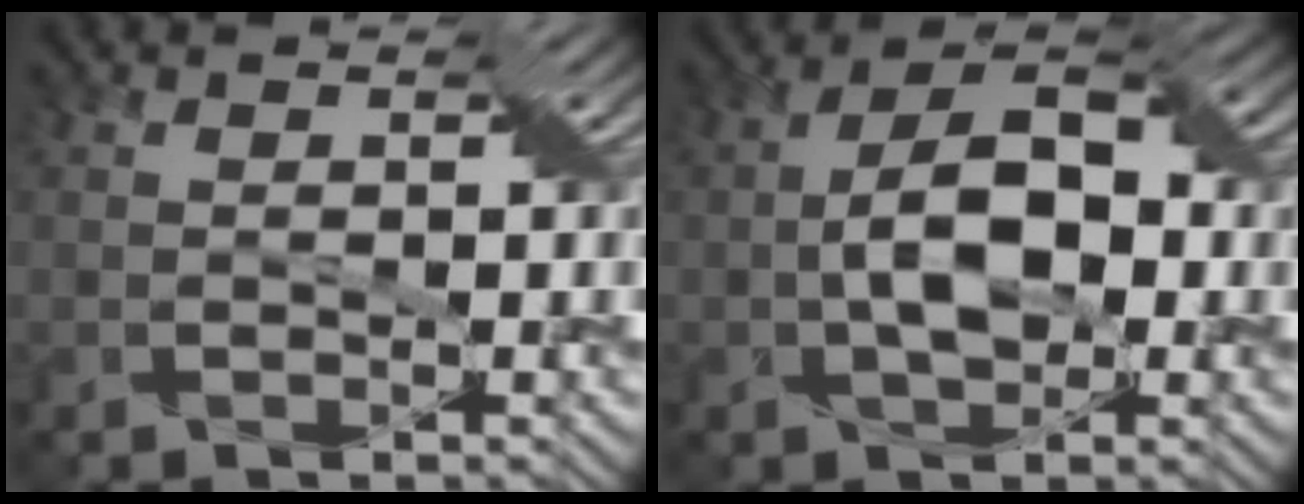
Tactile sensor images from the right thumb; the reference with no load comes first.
{"total": 7.3, "force": [-0.5, 4.2, 5.9], "torque": [-0.107, 0.011, -0.014]}